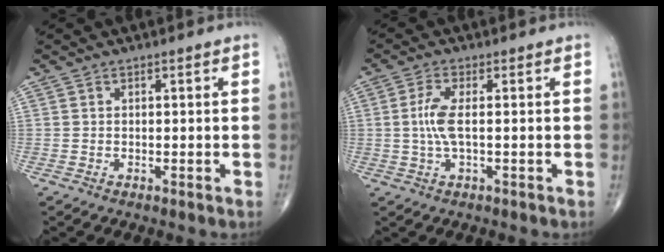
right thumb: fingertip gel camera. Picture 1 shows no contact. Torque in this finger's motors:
{"motor_torque": [-0.26, 0.68, 0.59, 0.08, 0.02]}